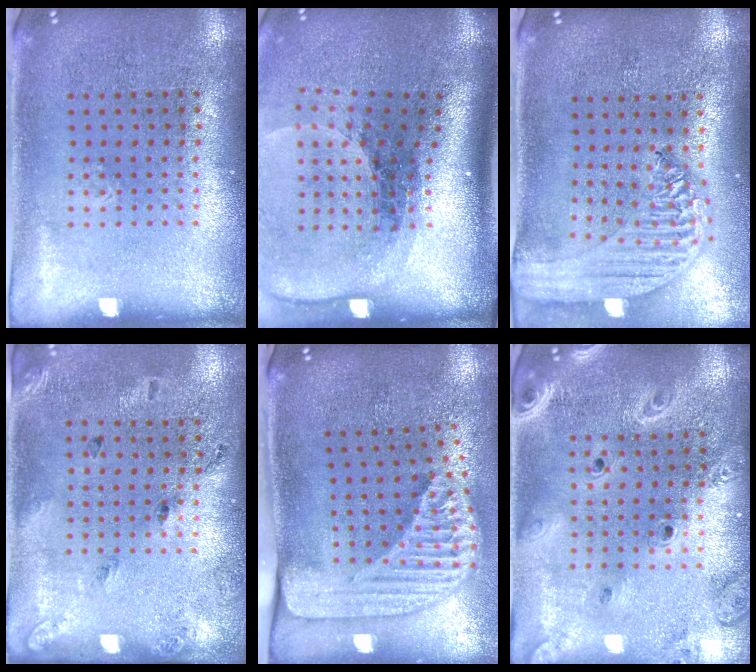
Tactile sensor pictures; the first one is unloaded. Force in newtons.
{"total": 2.6, "press": 1.9, "slide": 1.8}
{"total": 2.2, "press": 2.0, "slide": 1.0}
{"total": 1.7, "press": 1.0, "slide": 1.4}
{"total": 2.5, "press": 1.7, "slide": 1.7}
{"total": 2.6, "press": 2.3, "slide": 1.2}